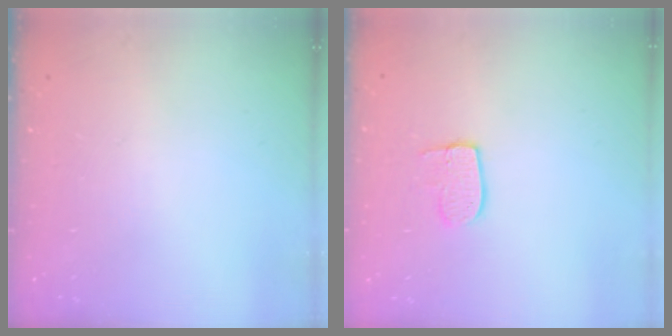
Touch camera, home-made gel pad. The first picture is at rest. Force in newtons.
{"total": 6.7, "press": 6.7, "slide": 0.2}